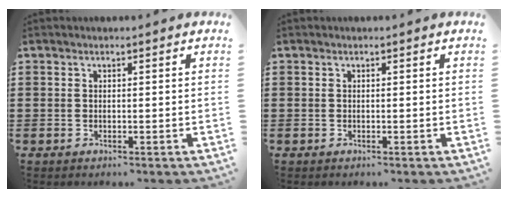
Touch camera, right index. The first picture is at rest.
{"total": 0.0}